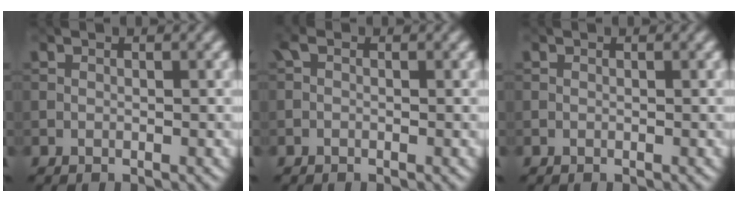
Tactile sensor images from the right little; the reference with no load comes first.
{"total": 0.6, "force": [-0.3, 0.3, 0.5], "torque": [-0.013, 0.002, -0.007]}
{"total": 0.0}